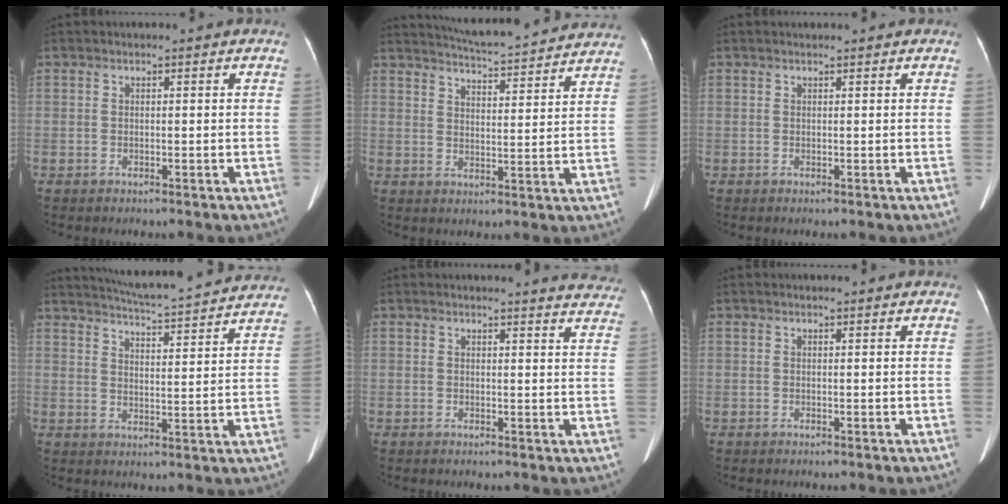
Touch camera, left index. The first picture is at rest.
{"total": 18.4, "force": [17.3, 1.7, 6.0], "torque": [-0.092, -0.004, 0.222]}
{"total": 0.9, "force": [0.9, 0.1, 0.2], "torque": [-0.007, 0.010, 0.014]}
{"total": 20.0, "force": [18.8, 1.0, 6.8], "torque": [-0.110, -0.012, 0.239]}
{"total": 9.4, "force": [9.2, 0.9, 1.7], "torque": [0.002, -0.046, 0.070]}
{"total": 0.7, "force": [0.7, 0.1, 0.2], "torque": [-0.005, 0.009, 0.010]}